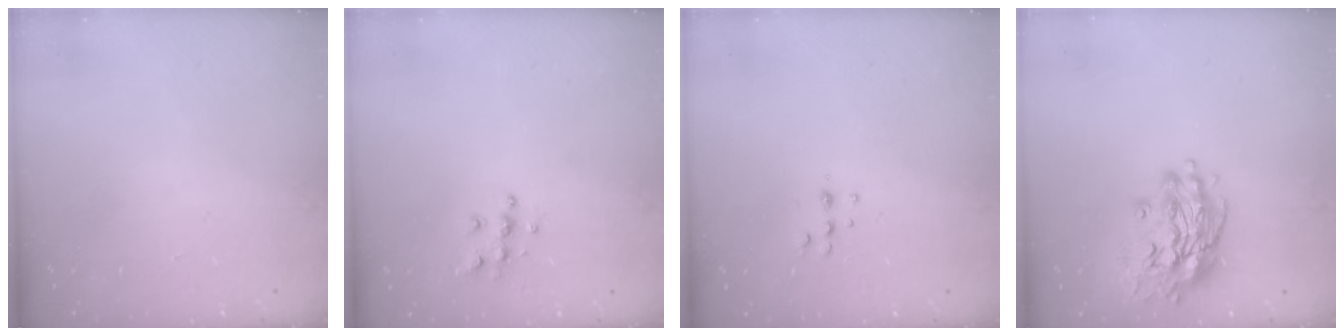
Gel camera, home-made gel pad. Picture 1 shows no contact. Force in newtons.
{"total": 5.9, "press": 5.9, "slide": 0.2}
{"total": 4.9, "press": 4.8, "slide": 1.1}
{"total": 15.4, "press": 15.2, "slide": 2.6}